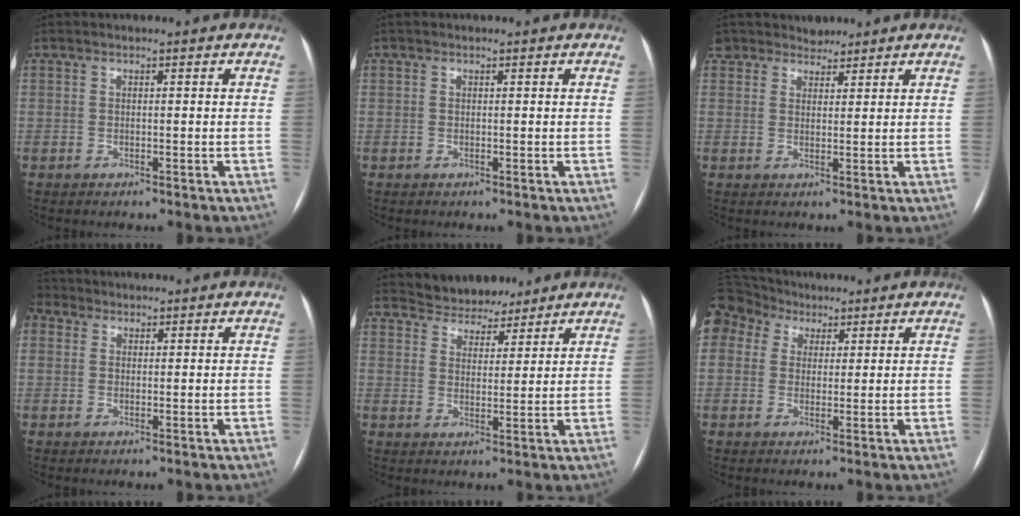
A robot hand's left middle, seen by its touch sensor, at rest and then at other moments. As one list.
[{"total": 1.3, "force": [-0.6, -1.0, -0.6], "torque": [0.014, -0.007, -0.011]}, {"total": 4.7, "force": [3.9, 2.5, -0.5], "torque": [0.018, 0.015, 0.063]}, {"total": 3.2, "force": [1.6, 2.5, 1.2], "torque": [-0.040, 0.019, 0.034]}, {"total": 6.7, "force": [6.2, 2.5, 0.5], "torque": [-0.008, 0.010, 0.097]}, {"total": 8.8, "force": [5.4, 6.4, 2.7], "torque": [-0.078, 0.049, 0.104]}]